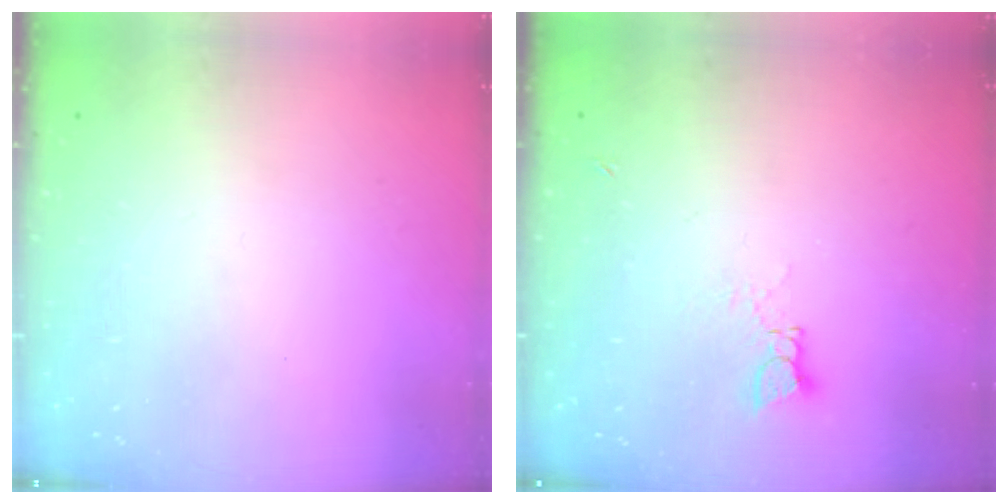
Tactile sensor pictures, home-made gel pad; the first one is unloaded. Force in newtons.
{"total": 3.1, "press": 3.1, "slide": 0.2}